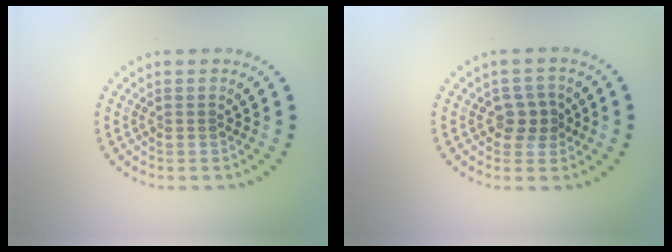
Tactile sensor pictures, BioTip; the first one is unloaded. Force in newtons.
{"total": 2.1, "press": 1.9, "slide": 0.7}